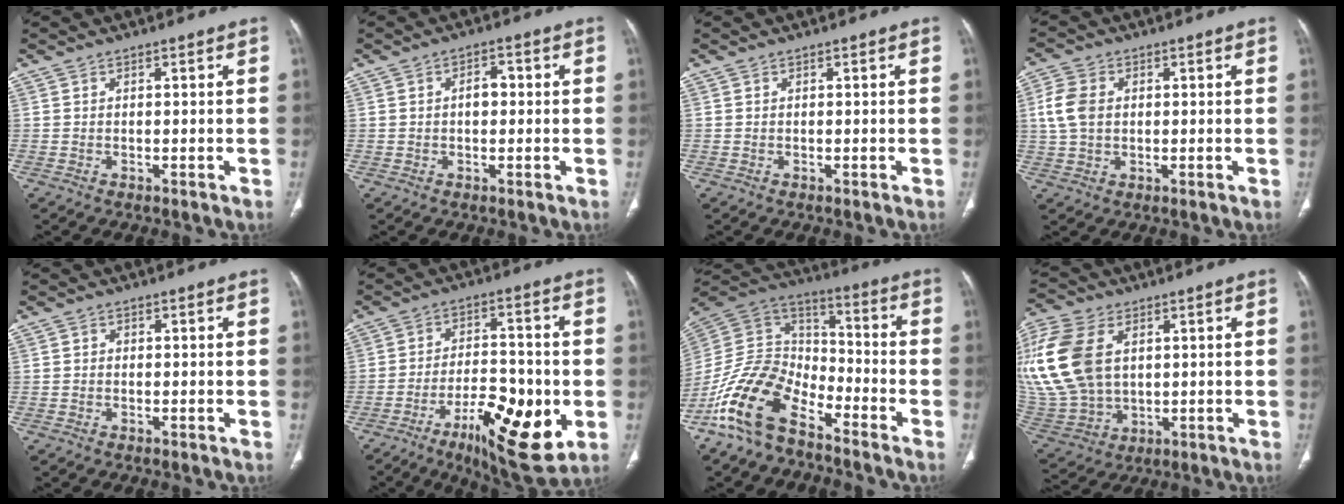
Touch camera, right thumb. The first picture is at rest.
{"total": 3.1, "force": [0.1, 2.0, 2.4], "torque": [-0.034, 0.013, -0.002]}
{"total": 0.0}
{"total": 6.9, "force": [1.0, 5.0, 4.6], "torque": [-0.100, 0.007, 0.018]}
{"total": 0.7, "force": [-0.1, 0.7, 0.3], "torque": [0.000, 0.003, -0.004]}
{"total": 18.0, "force": [-6.2, 6.5, 15.6], "torque": [-0.225, 0.012, -0.088]}
{"total": 15.8, "force": [-10.4, 8.2, 8.7], "torque": [-0.153, 0.080, -0.209]}
{"total": 24.1, "force": [5.5, 16.2, 17.0], "torque": [-0.414, 0.004, 0.118]}